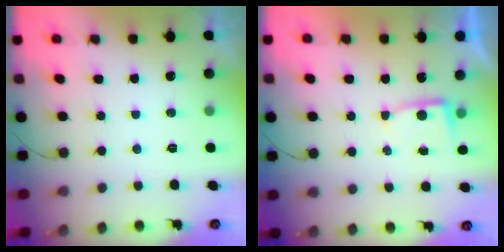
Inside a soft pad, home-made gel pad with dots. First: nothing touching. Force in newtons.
{"total": 2.9, "press": 2.9, "slide": 0.4}